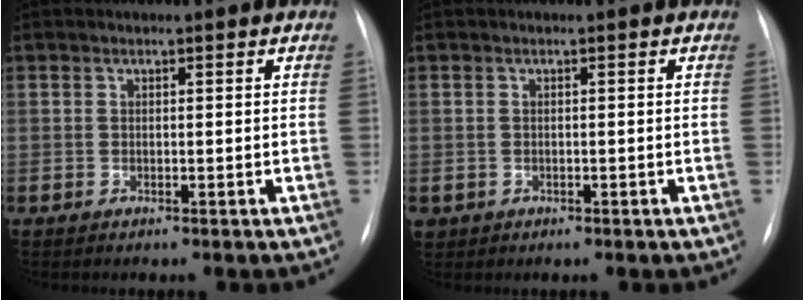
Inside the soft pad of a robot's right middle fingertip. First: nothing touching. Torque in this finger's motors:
{"motor_torque": [0.83, -1.01, 0.59, 0.10]}